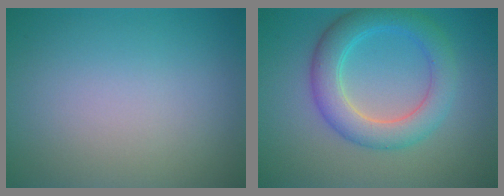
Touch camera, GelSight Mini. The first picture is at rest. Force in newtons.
{"total": 5.1, "press": 5.1, "slide": 0.1}